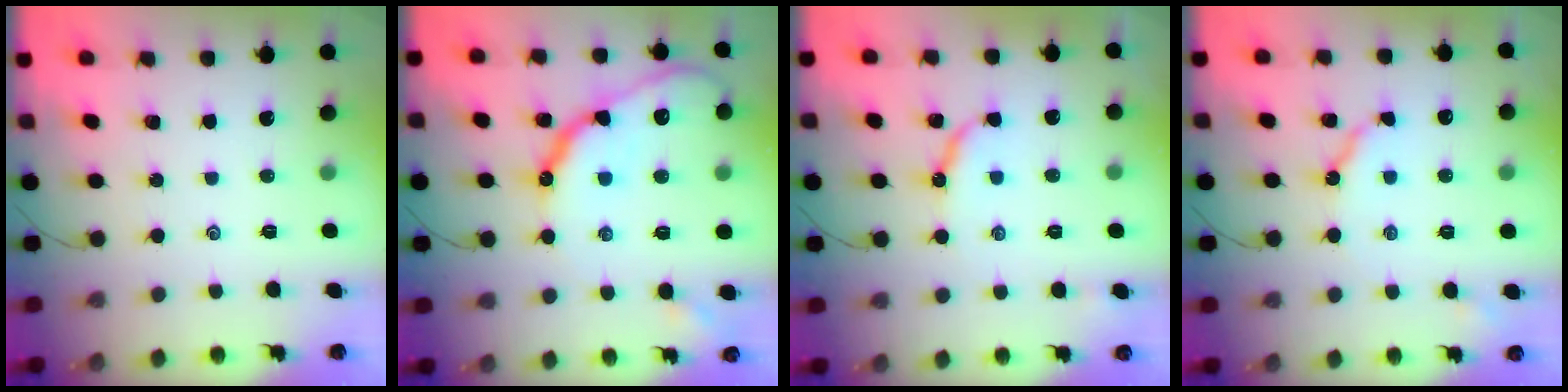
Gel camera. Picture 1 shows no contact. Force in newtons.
{"total": 16.3, "press": 16.3, "slide": 1.3}
{"total": 7.0, "press": 7.0, "slide": 0.2}
{"total": 5.1, "press": 5.1, "slide": 0.6}